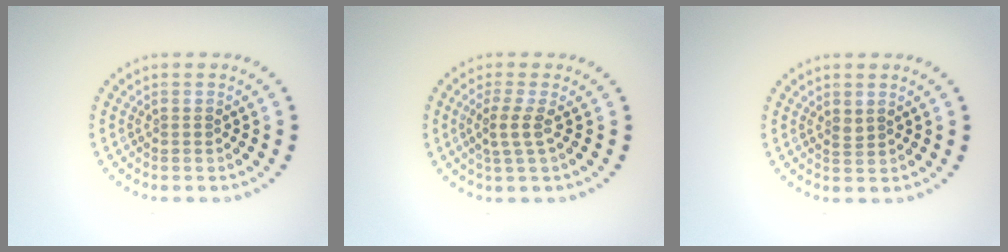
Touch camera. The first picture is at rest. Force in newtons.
{"total": 2.0, "press": 1.5, "slide": 1.3}
{"total": 0.6, "press": 0.5, "slide": 0.4}